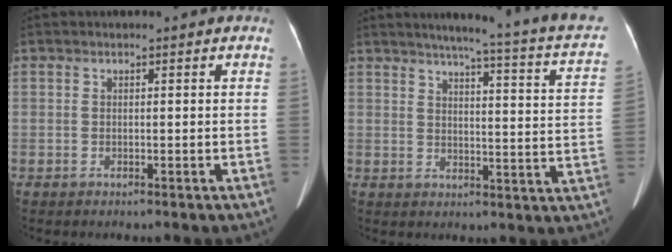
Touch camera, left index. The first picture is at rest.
{"total": 20.6, "force": [17.5, -0.1, 10.8], "torque": [-0.144, -0.043, 0.195]}